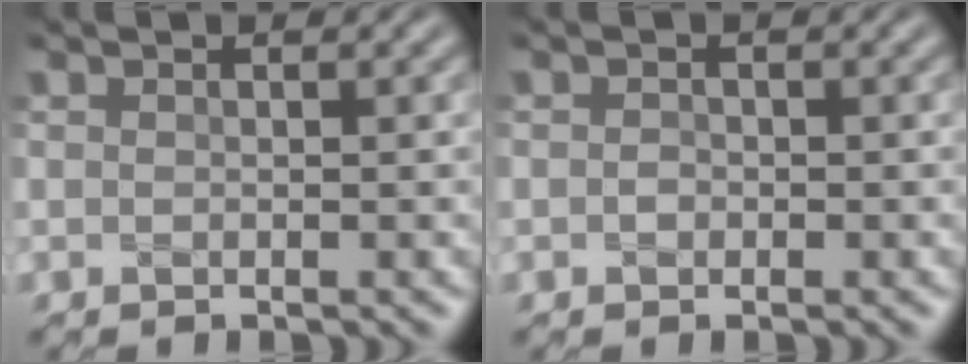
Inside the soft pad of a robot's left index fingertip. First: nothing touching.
{"total": 0.6, "force": [-0.2, 0.5, 0.2], "torque": [-0.002, 0.001, -0.006]}